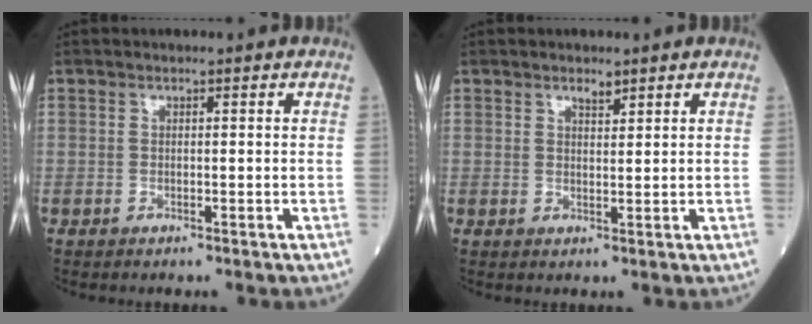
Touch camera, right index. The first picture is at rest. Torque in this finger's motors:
{"motor_torque": [0.00, 0.01, -0.02, 0.00]}